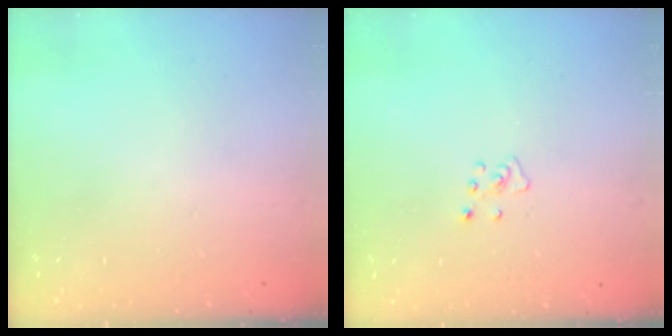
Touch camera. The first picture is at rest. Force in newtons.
{"total": 4.1, "press": 4.0, "slide": 0.5}